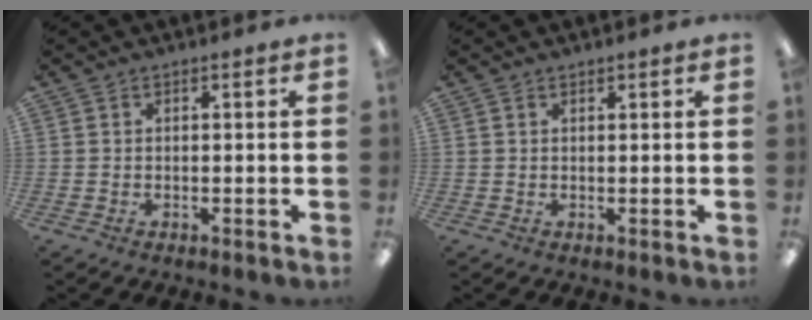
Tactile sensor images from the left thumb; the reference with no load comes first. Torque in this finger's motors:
{"motor_torque": [-0.12, -0.03, -0.50, 0.22, 0.00]}